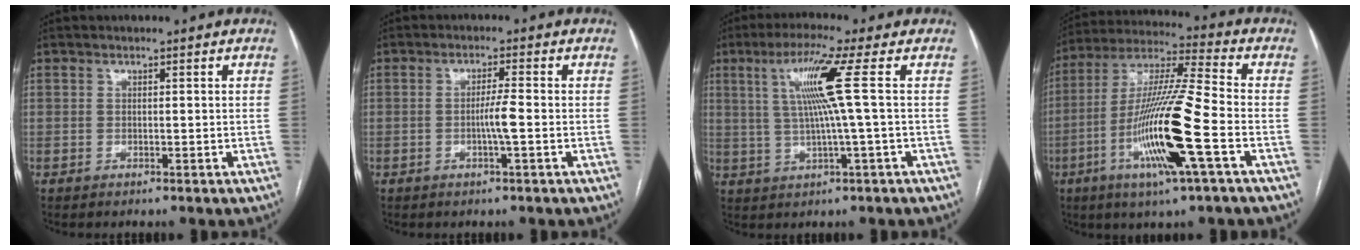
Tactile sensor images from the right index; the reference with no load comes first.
{"total": 3.1, "force": [-0.7, -0.3, 3.0], "torque": [-0.054, -0.002, -0.014]}
{"total": 8.4, "force": [1.9, -1.9, 8.0], "torque": [-0.149, 0.009, 0.042]}
{"total": 17.2, "force": [-5.5, 0.1, 16.3], "torque": [-0.322, -0.011, -0.107]}